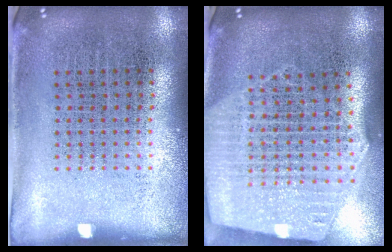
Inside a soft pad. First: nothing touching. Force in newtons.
{"total": 2.7, "press": 2.3, "slide": 1.4}